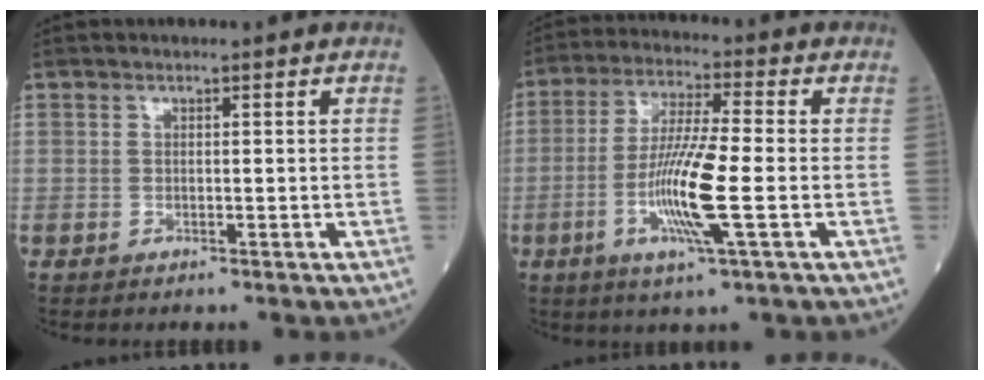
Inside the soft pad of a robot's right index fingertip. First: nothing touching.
{"total": 10.9, "force": [-2.7, 0.0, 10.6], "torque": [-0.208, -0.011, -0.057]}